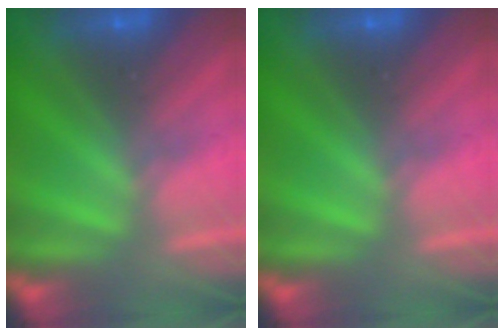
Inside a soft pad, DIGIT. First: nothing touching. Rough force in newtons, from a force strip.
{"total": 0.0}